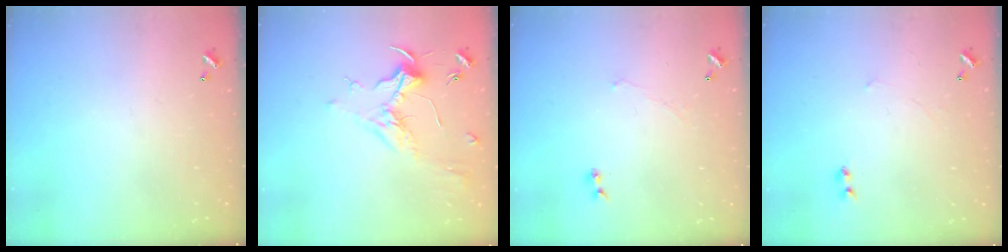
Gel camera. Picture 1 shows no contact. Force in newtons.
{"total": 2.0, "press": 1.9, "slide": 0.7}
{"total": 1.5, "press": 1.4, "slide": 0.6}
{"total": 2.3, "press": 2.3, "slide": 0.3}